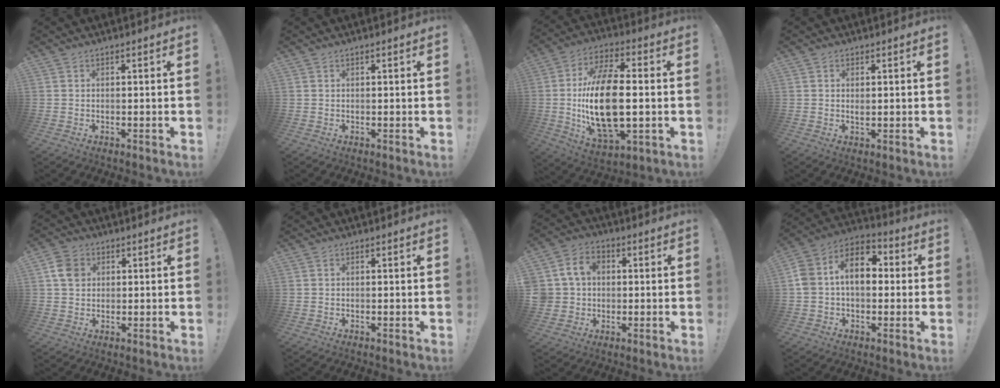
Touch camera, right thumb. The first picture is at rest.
{"total": 0.5, "force": [0.3, -0.1, 0.4], "torque": [-0.006, -0.001, 0.004]}
{"total": 21.8, "force": [-0.8, 10.7, 19.0], "torque": [-0.370, -0.003, -0.012]}
{"total": 1.1, "force": [0.5, 0.6, 0.9], "torque": [-0.011, -0.002, 0.007]}
{"total": 6.7, "force": [1.9, 5.7, 3.0], "torque": [-0.039, 0.003, 0.039]}
{"total": 0.0}
{"total": 8.9, "force": [1.4, 7.9, 3.8], "torque": [-0.070, 0.014, 0.035]}
{"total": 14.1, "force": [2.6, 9.4, 10.1], "torque": [-0.175, 0.017, 0.050]}